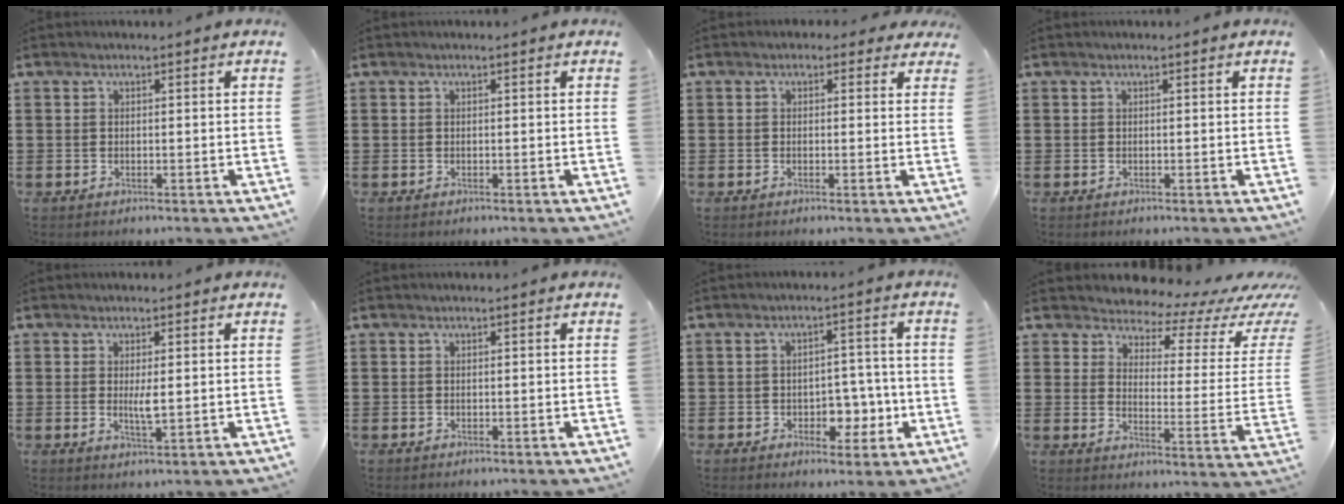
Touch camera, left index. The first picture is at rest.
{"total": 0.0}
{"total": 1.4, "force": [0.4, 1.3, 0.5], "torque": [-0.006, 0.005, 0.004]}
{"total": 0.0}
{"total": 2.9, "force": [0.2, 0.6, 2.9], "torque": [-0.055, -0.003, 0.003]}
{"total": 0.0}
{"total": 5.0, "force": [-1.5, 3.6, 3.0], "torque": [-0.045, 0.006, -0.032]}
{"total": 5.0, "force": [4.6, 1.5, 1.2], "torque": [-0.036, -0.041, 0.074]}